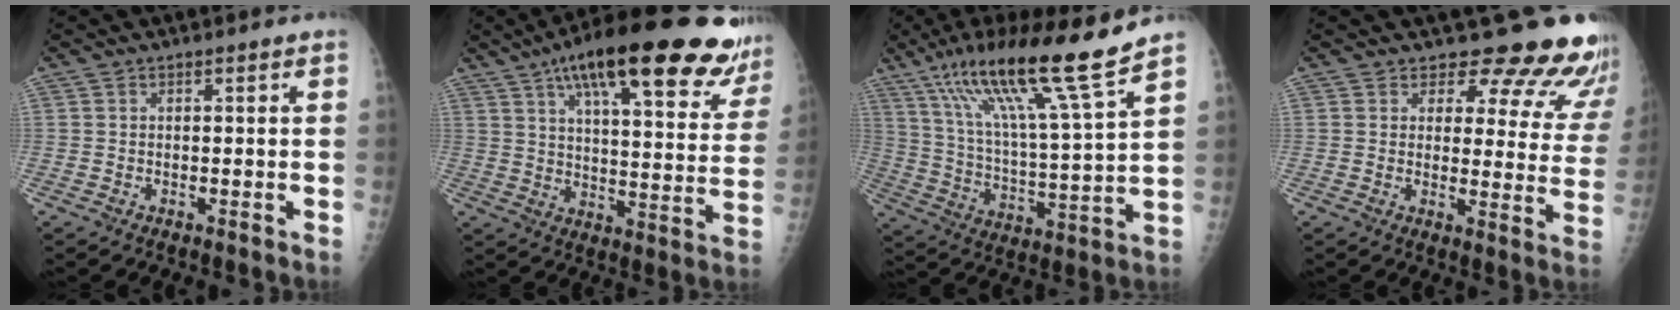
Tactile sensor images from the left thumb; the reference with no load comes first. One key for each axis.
{"total": 28.5, "fx": 18.3, "fy": 8.1, "fz": 20.2, "tx": -0.270, "ty": -0.031, "tz": 0.252}
{"total": 19.3, "fx": 13.7, "fy": 0.2, "fz": 13.6, "tx": -0.223, "ty": -0.062, "tz": 0.239}
{"total": 16.1, "fx": 14.8, "fy": 5.2, "fz": 3.6, "tx": 0.013, "ty": -0.123, "tz": 0.152}